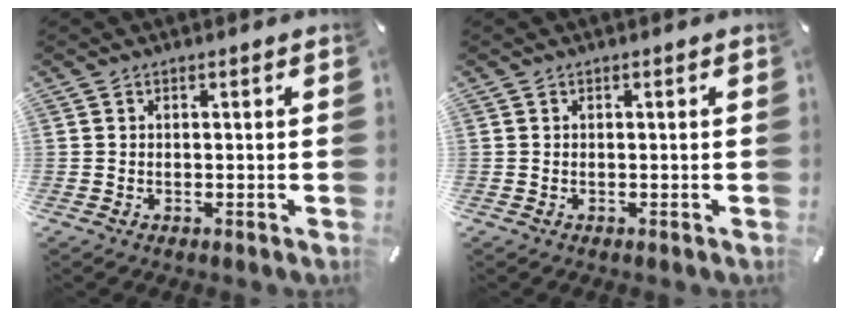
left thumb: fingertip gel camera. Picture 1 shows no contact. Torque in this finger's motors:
{"motor_torque": [0.04, -0.05, 0.00, 0.00, 0.00]}